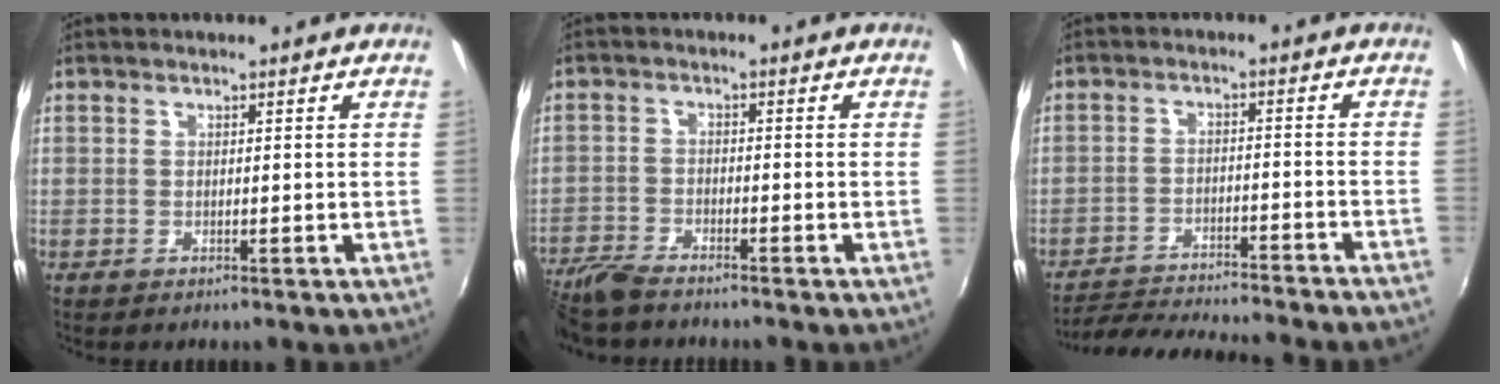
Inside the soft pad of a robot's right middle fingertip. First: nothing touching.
{"total": 7.2, "force": [-6.5, 1.3, 2.9], "torque": [-0.080, -0.022, -0.128]}
{"total": 17.2, "force": [-15.6, 1.3, 7.2], "torque": [-0.146, -0.013, -0.222]}